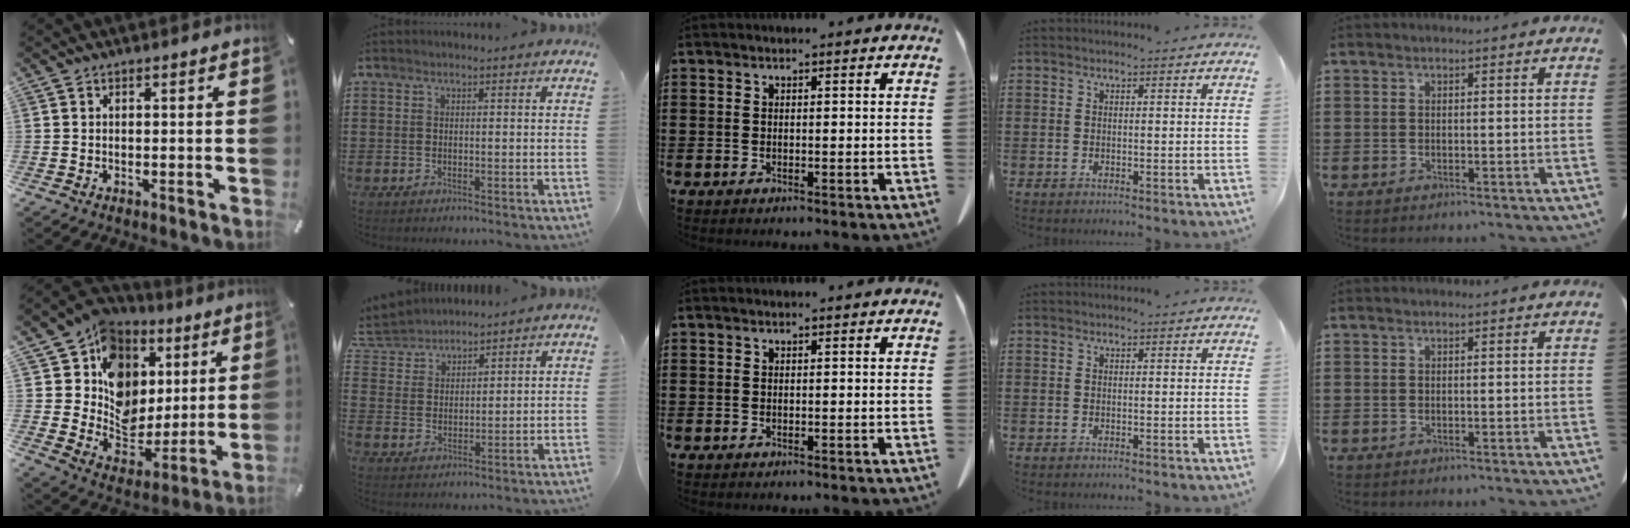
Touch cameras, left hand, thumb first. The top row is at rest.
{"thumb": {"total": 13.7, "force": [5.1, 12.2, 3.7], "torque": [-0.054, -0.057, 0.100]}, "index": {"total": 4.5, "force": [4.2, 1.5, -0.3], "torque": [-0.020, -0.019, 0.076]}}